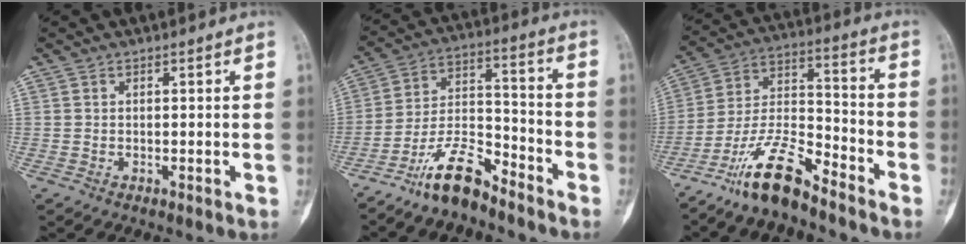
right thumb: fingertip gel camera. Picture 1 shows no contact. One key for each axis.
{"total": 11.1, "fx": -8.9, "fy": 3.4, "fz": 5.8, "tx": -0.105, "ty": 0.077, "tz": -0.173}
{"total": 13.2, "fx": -10.1, "fy": 3.3, "fz": 7.8, "tx": -0.149, "ty": 0.076, "tz": -0.196}